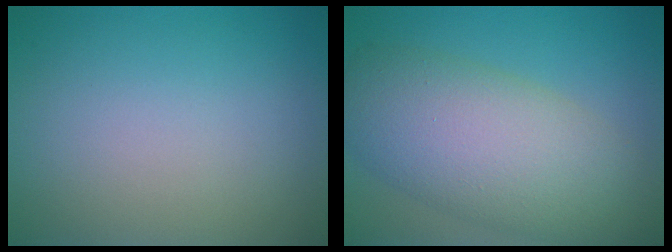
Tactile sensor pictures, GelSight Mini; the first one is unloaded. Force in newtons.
{"total": 9.1, "press": 9.1, "slide": 0.4}